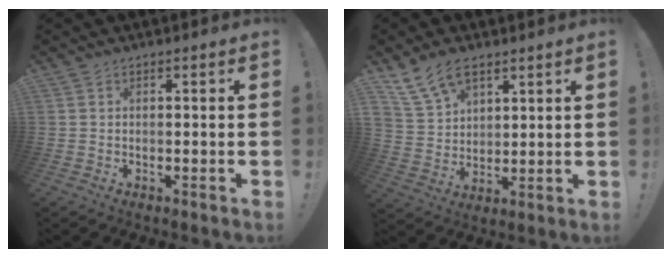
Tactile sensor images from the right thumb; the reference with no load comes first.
{"total": 10.6, "force": [7.3, 6.3, 4.4], "torque": [-0.088, -0.033, 0.146]}